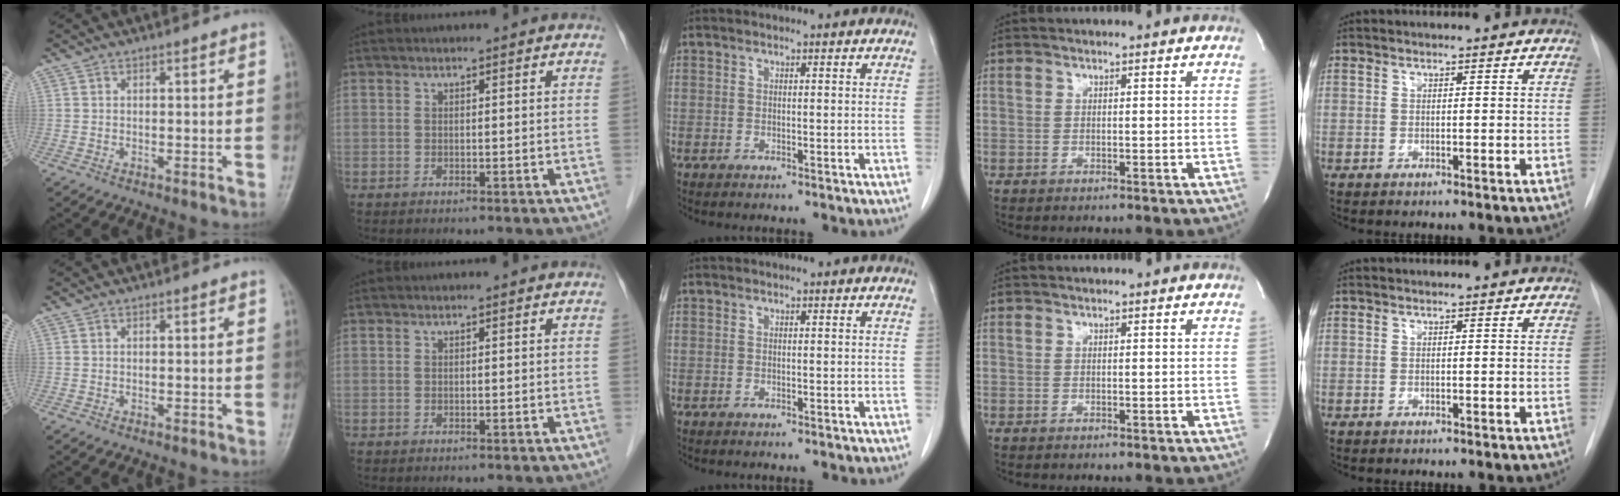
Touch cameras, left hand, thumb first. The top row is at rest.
{}